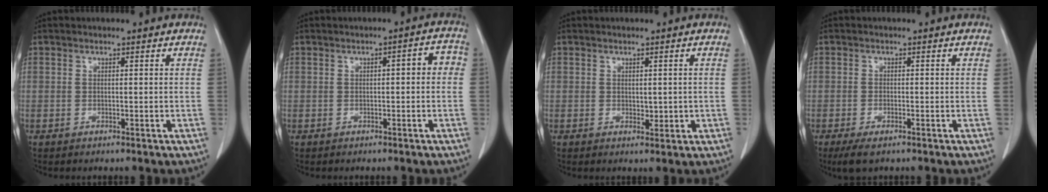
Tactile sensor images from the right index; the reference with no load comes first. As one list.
[{"total": 3.4, "force": [0.0, 1.2, 3.2], "torque": [-0.036, 0.022, -0.004]}, {"total": 1.7, "force": [0.1, 1.0, 1.4], "torque": [-0.018, -0.003, 0.009]}, {"total": 3.2, "force": [-2.0, 0.9, 2.2], "torque": [-0.044, -0.006, -0.030]}]